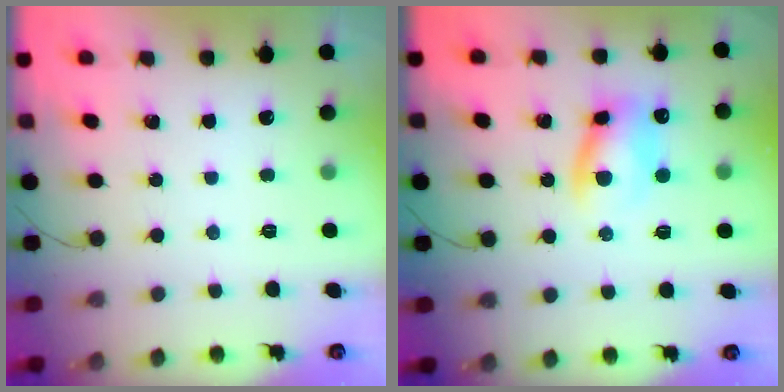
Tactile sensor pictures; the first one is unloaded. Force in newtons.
{"total": 10.0, "press": 9.8, "slide": 1.7}